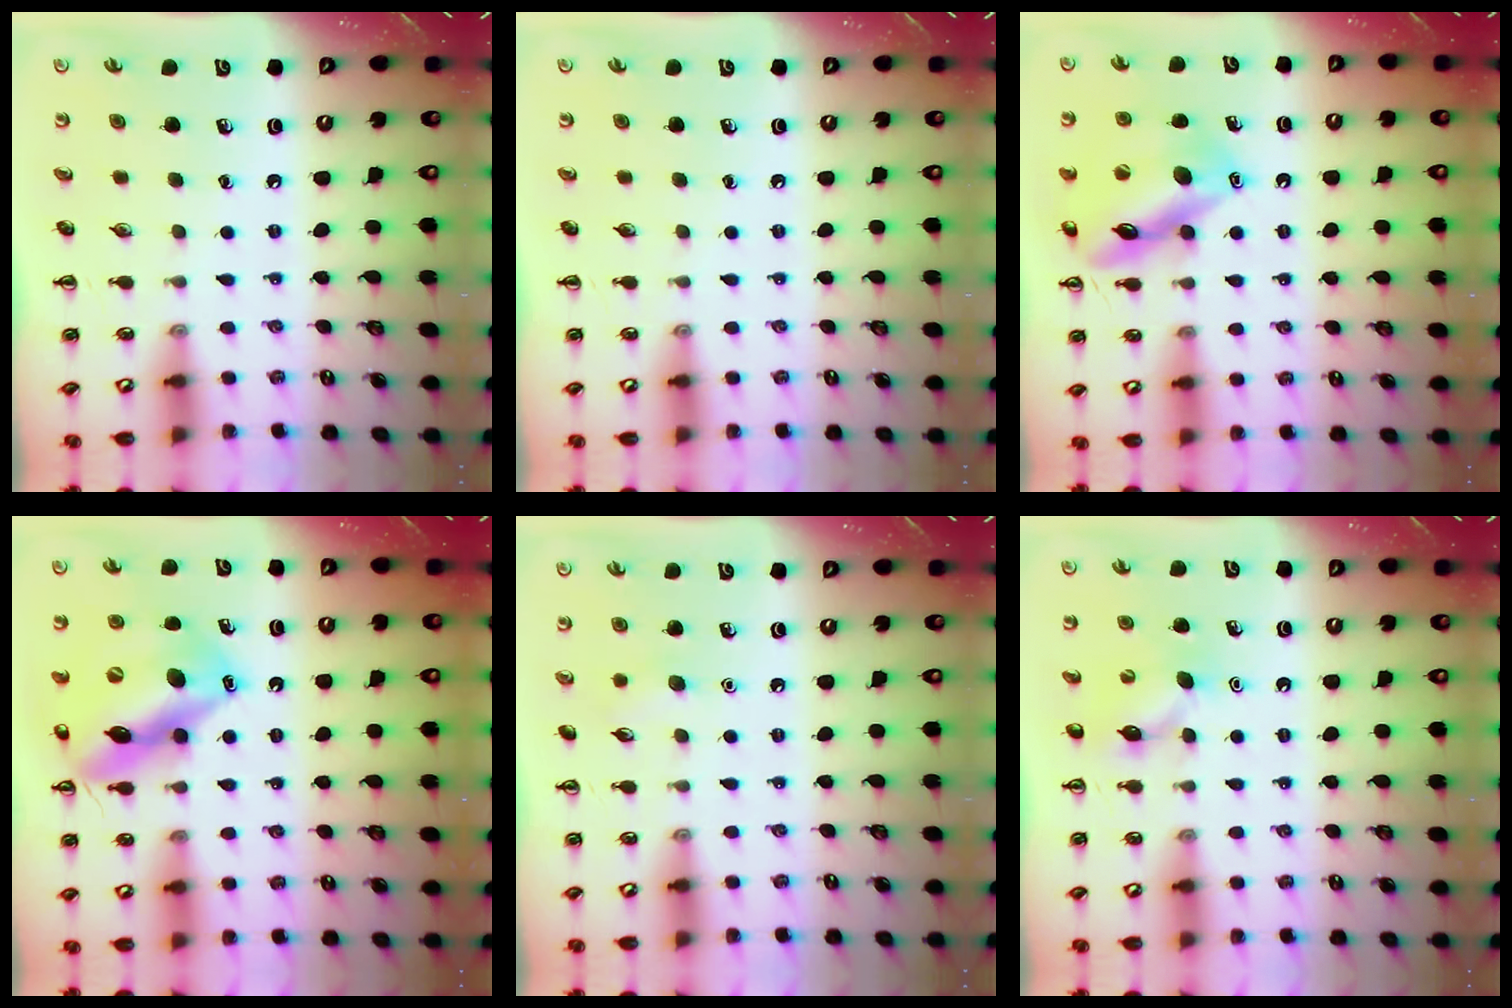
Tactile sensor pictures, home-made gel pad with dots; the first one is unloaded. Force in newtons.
{"total": 0.0}
{"total": 14.0, "press": 13.9, "slide": 1.4}
{"total": 16.6, "press": 16.4, "slide": 2.4}
{"total": 5.1, "press": 4.9, "slide": 1.4}
{"total": 6.7, "press": 6.6, "slide": 1.3}